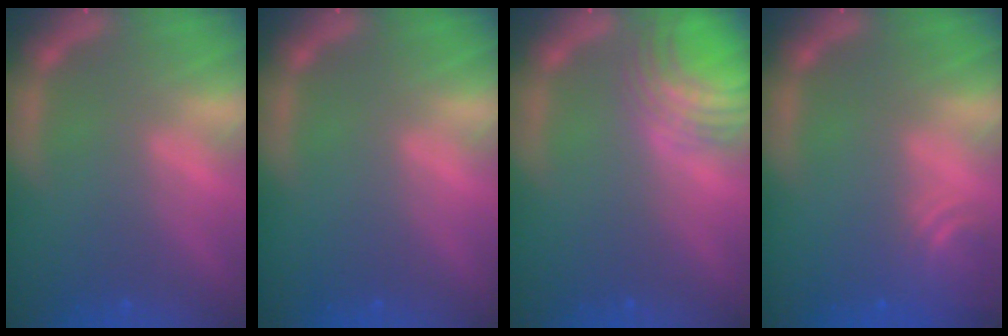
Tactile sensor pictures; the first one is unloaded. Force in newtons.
{"total": 0.0}
{"total": 5.5}
{"total": 3.5}